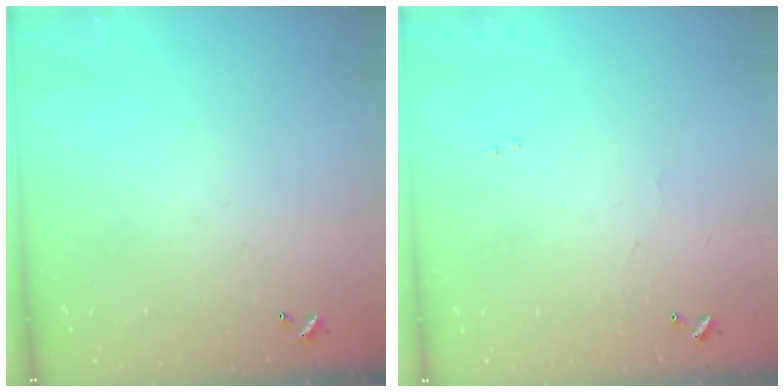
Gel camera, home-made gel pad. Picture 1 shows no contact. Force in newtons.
{"total": 1.2, "press": 1.1, "slide": 0.3}